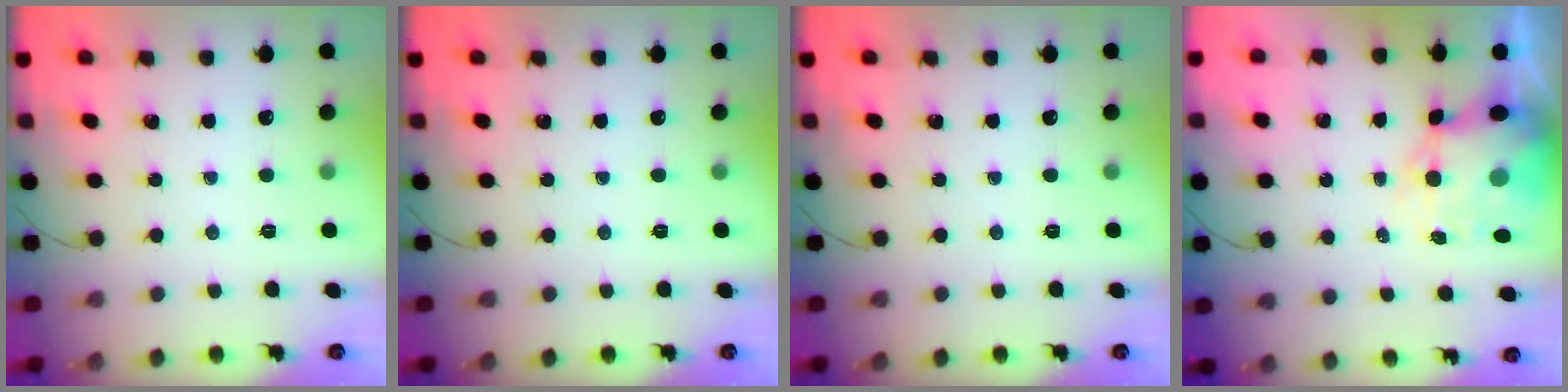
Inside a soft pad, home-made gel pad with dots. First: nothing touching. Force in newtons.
{"total": 0.0}
{"total": 0.0}
{"total": 10.3, "press": 10.0, "slide": 2.5}